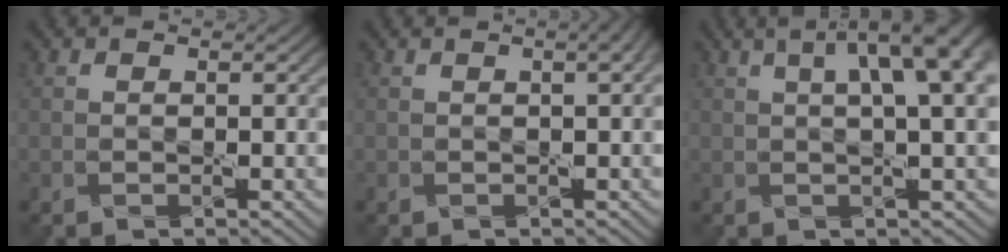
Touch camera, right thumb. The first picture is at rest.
{"total": 2.4, "force": [0.7, 0.7, 2.2], "torque": [-0.025, 0.009, 0.006]}
{"total": 10.5, "force": [3.2, 3.1, 9.5], "torque": [-0.108, 0.037, 0.033]}